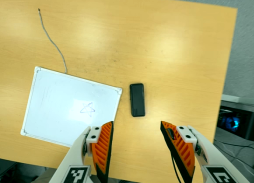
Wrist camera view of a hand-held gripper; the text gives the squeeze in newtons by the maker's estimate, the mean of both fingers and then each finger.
{"total": 0.0}